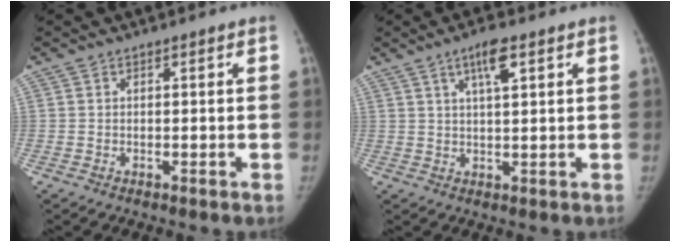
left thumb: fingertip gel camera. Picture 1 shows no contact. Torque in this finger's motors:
{"motor_torque": [-0.27, 0.04, 0.14, 0.46, -0.02]}